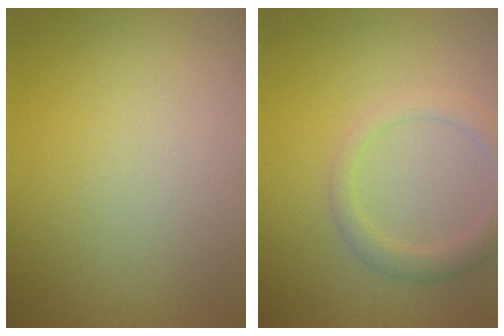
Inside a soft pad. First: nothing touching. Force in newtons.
{"total": 2.9, "press": 2.9, "slide": 0.1}